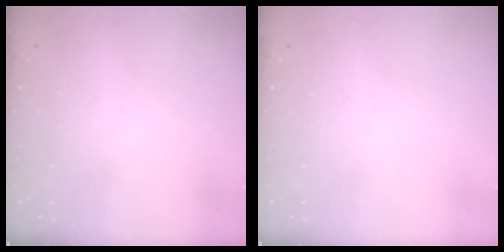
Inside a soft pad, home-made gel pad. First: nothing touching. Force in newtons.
{"total": 0.0}